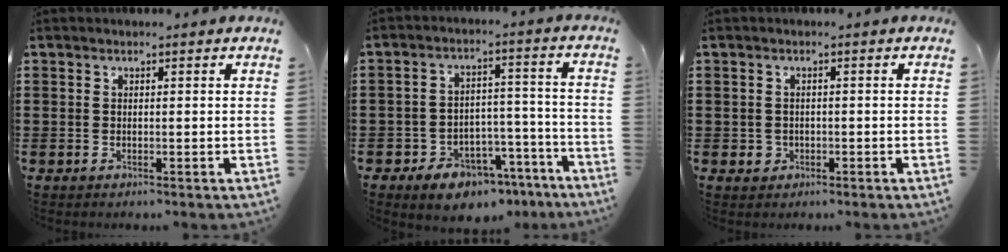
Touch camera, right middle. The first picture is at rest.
{"total": 6.9, "force": [-5.9, 2.9, 1.9], "torque": [-0.030, 0.031, -0.109]}
{"total": 1.2, "force": [-0.3, 1.1, 0.4], "torque": [-0.009, 0.005, -0.008]}